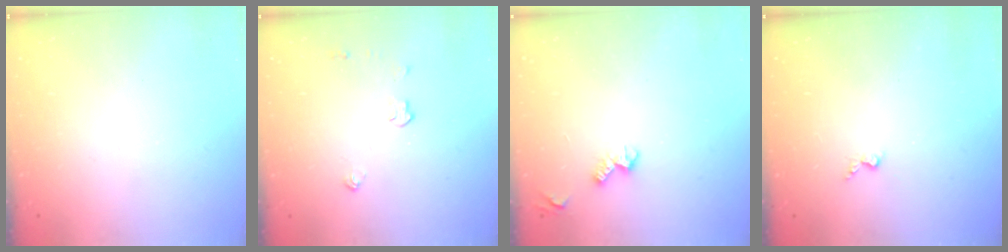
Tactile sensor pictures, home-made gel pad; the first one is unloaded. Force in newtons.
{"total": 3.9, "press": 3.9, "slide": 0.4}
{"total": 4.9, "press": 4.9, "slide": 0.7}
{"total": 3.7, "press": 3.6, "slide": 0.6}